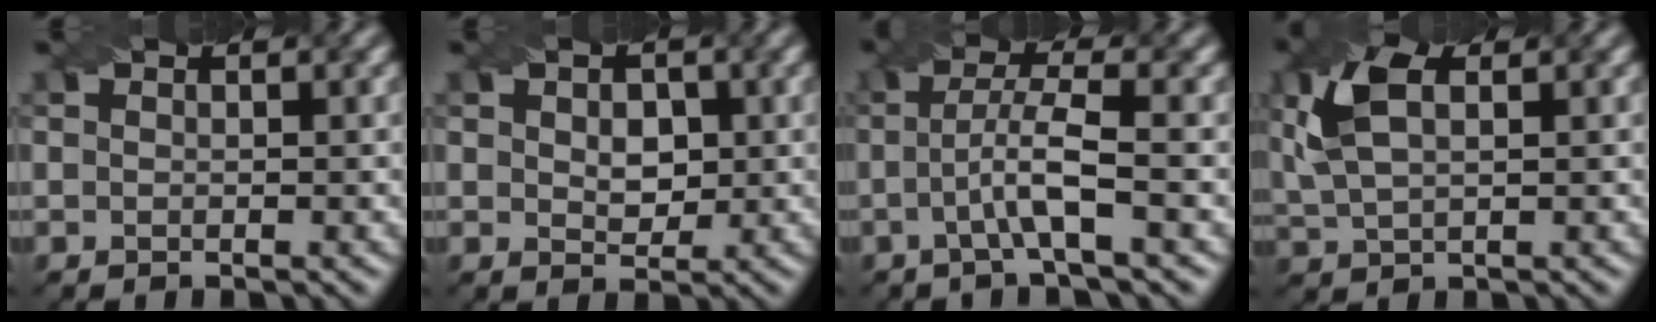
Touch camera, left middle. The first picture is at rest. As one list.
[{"total": 2.9, "force": [0.4, 2.0, 2.1], "torque": [-0.032, 0.000, 0.007]}, {"total": 4.1, "force": [-0.8, 0.5, 4.0], "torque": [-0.075, 0.007, -0.020]}, {"total": 5.6, "force": [1.9, 2.8, 4.4], "torque": [-0.112, 0.012, 0.037]}]